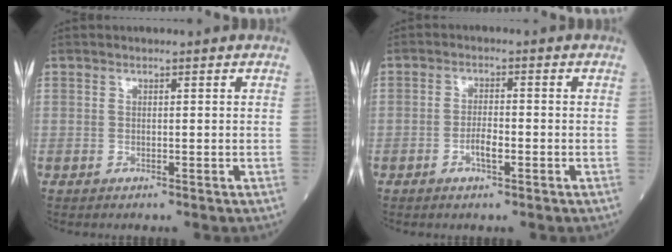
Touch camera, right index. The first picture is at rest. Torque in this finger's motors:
{"motor_torque": [-0.01, -0.10, 0.05, 0.01]}